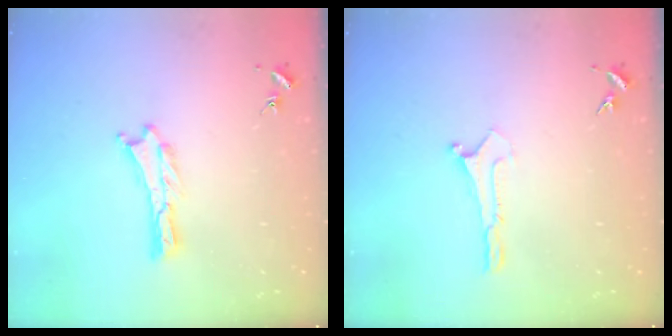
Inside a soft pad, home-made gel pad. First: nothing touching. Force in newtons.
{"total": 0.0}